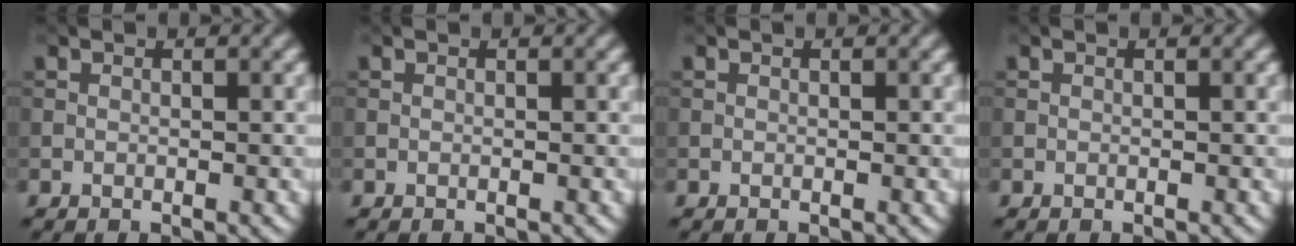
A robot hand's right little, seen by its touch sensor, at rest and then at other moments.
{"total": 0.0}
{"total": 0.0}
{"total": 0.0}